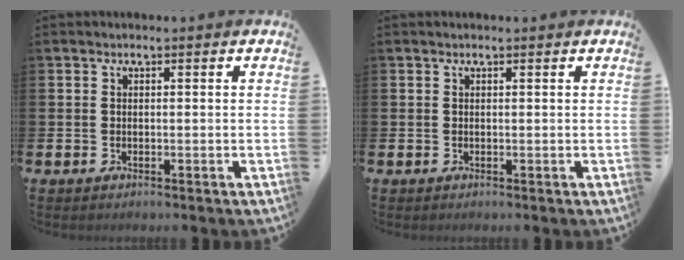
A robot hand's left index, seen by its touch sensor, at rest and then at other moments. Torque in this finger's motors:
{"motor_torque": [0.45, -0.80, -0.05, 0.02]}